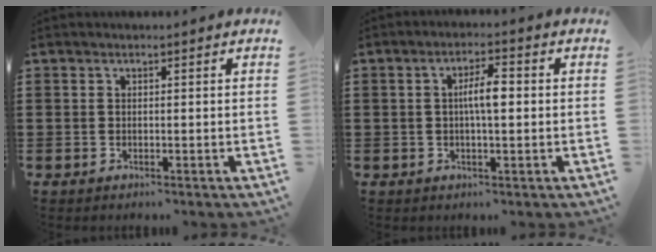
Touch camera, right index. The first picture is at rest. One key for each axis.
{"total": 4.6, "fx": 0.3, "fy": 1.1, "fz": 4.5, "tx": -0.083, "ty": 0.004, "tz": 0.002}